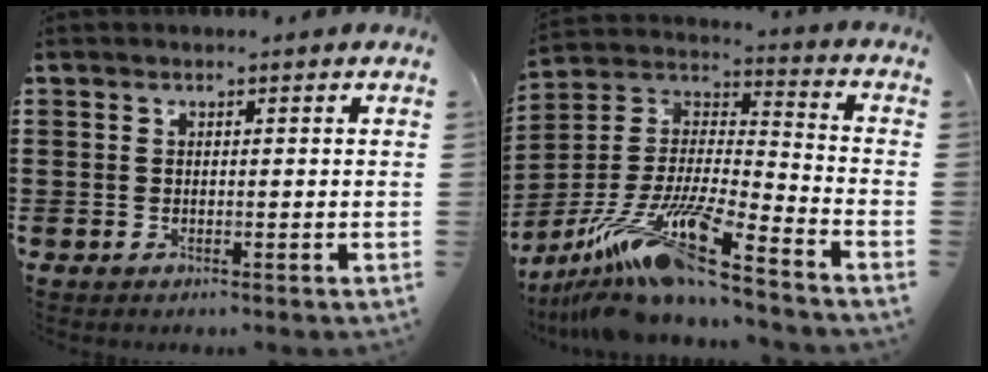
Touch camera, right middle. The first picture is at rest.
{"total": 16.0, "force": [-12.2, 0.8, 10.3], "torque": [-0.214, 0.000, -0.232]}